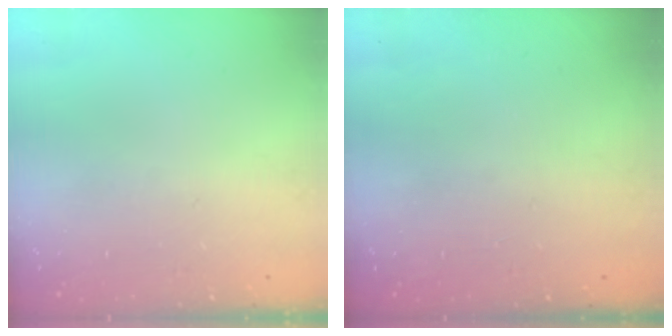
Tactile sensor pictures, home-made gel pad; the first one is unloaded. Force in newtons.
{"total": 0.0}